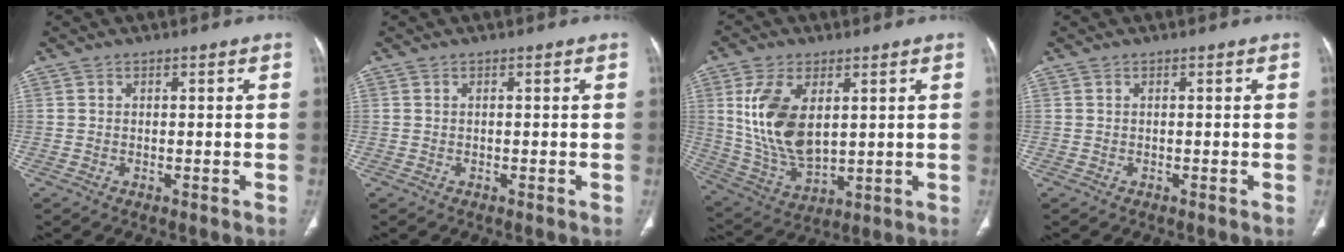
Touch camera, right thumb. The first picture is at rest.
{"total": 0.0}
{"total": 14.4, "force": [3.4, 8.0, 11.5], "torque": [-0.220, -0.019, 0.079]}
{"total": 0.0}